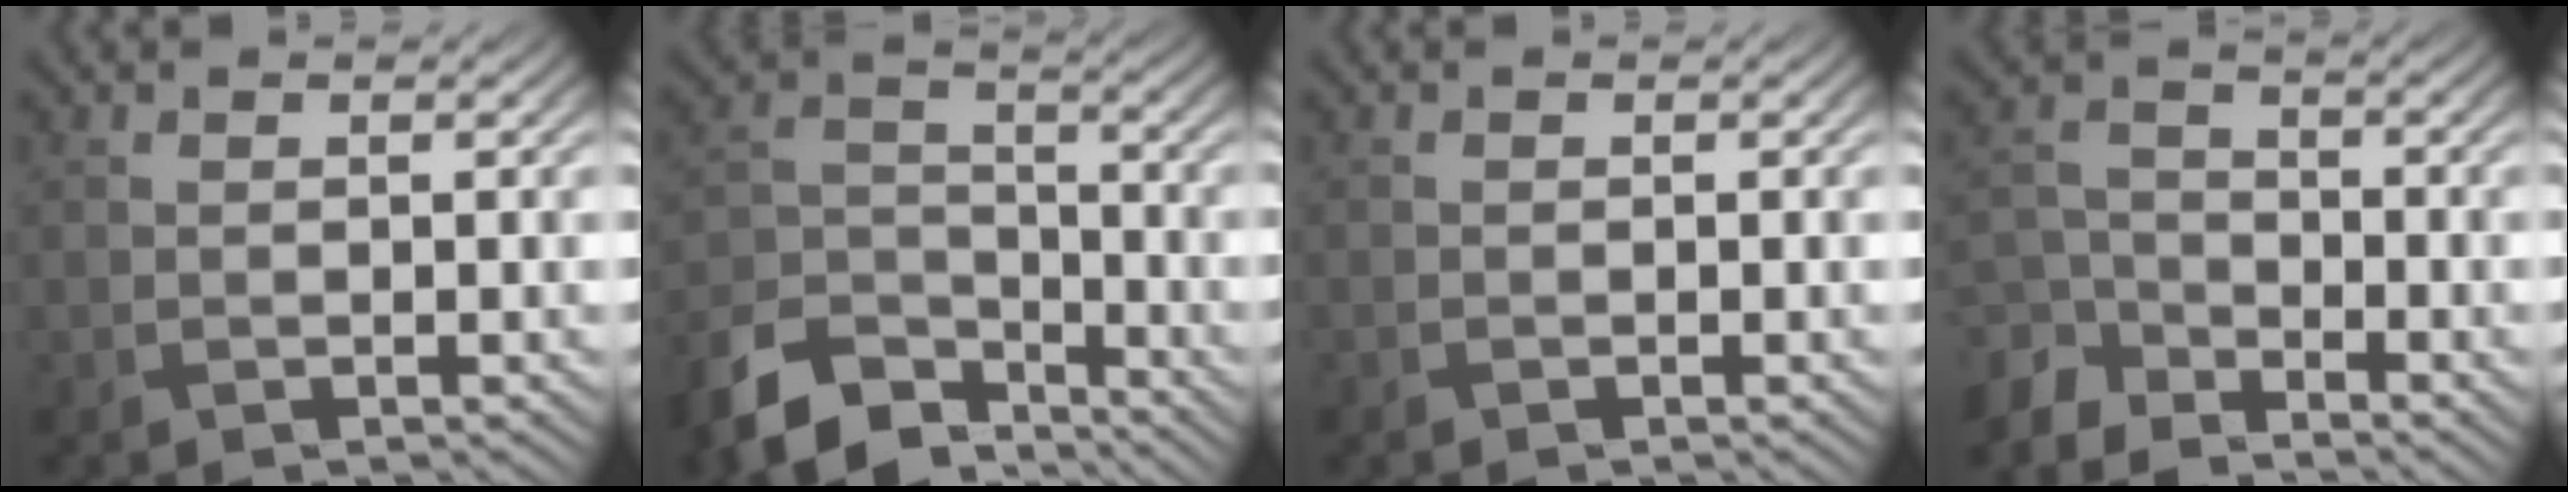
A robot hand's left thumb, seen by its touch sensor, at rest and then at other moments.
{"total": 11.6, "force": [-9.2, 5.0, 4.9], "torque": [-0.116, -0.011, -0.184]}
{"total": 0.0}
{"total": 5.4, "force": [-4.8, 1.9, 1.4], "torque": [-0.041, -0.006, -0.114]}